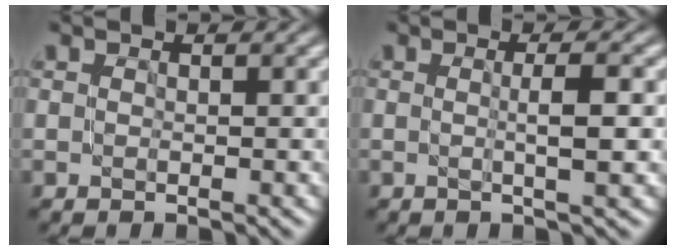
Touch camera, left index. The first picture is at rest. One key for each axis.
{"total": 3.0, "fx": 0.1, "fy": 0.5, "fz": 3.0, "tx": -0.044, "ty": 0.003, "tz": -0.002}